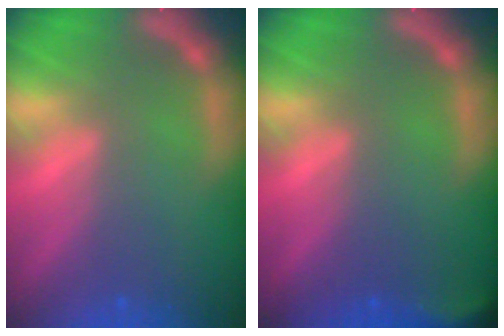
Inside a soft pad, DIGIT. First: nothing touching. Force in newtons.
{"total": 2.9}